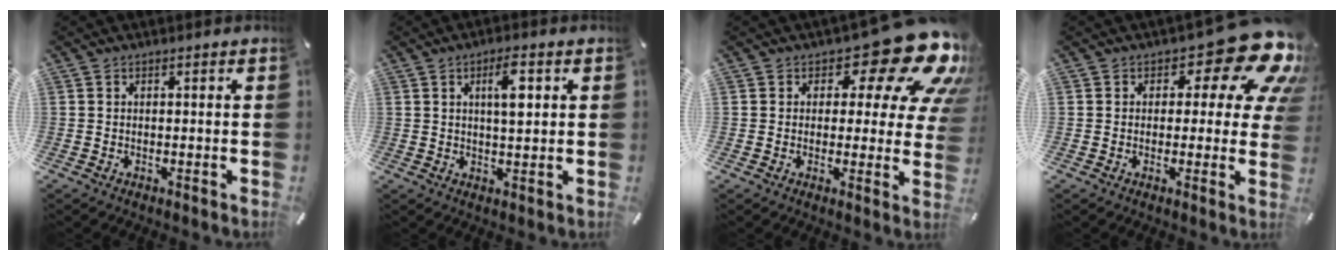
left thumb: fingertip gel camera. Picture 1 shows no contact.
{"total": 6.3, "force": [1.8, 1.9, 5.7], "torque": [-0.093, -0.004, 0.023]}
{"total": 18.8, "force": [10.1, 8.3, 13.6], "torque": [-0.164, -0.066, 0.161]}
{"total": 16.2, "force": [8.1, 7.3, 12.0], "torque": [-0.150, -0.058, 0.133]}